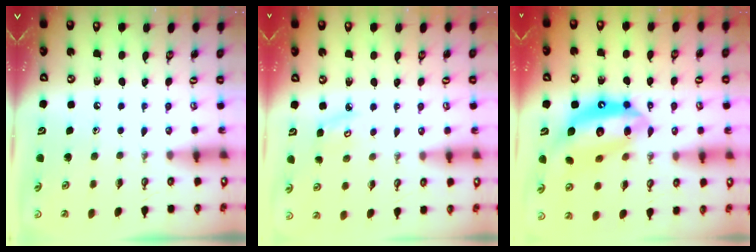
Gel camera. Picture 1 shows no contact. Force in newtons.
{"total": 4.0, "press": 4.0, "slide": 0.5}
{"total": 16.7, "press": 16.6, "slide": 1.9}